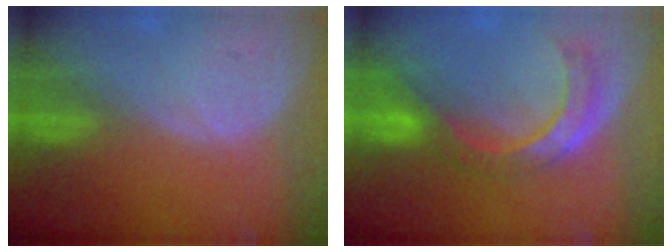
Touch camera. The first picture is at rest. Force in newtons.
{"total": 8.7, "press": 7.3, "slide": 4.7}